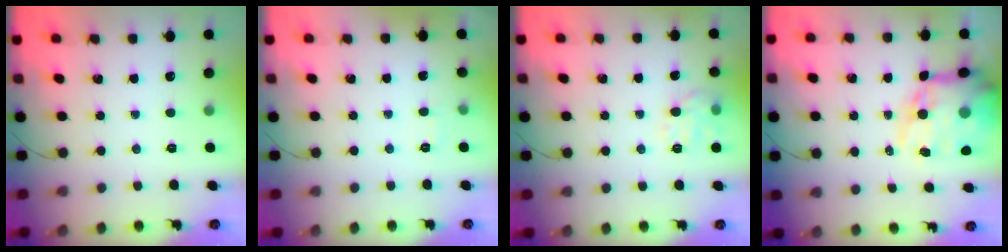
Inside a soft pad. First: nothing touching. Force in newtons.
{"total": 2.0, "press": 1.7, "slide": 1.0}
{"total": 10.4, "press": 10.4, "slide": 0.7}
{"total": 21.1, "press": 20.5, "slide": 5.0}